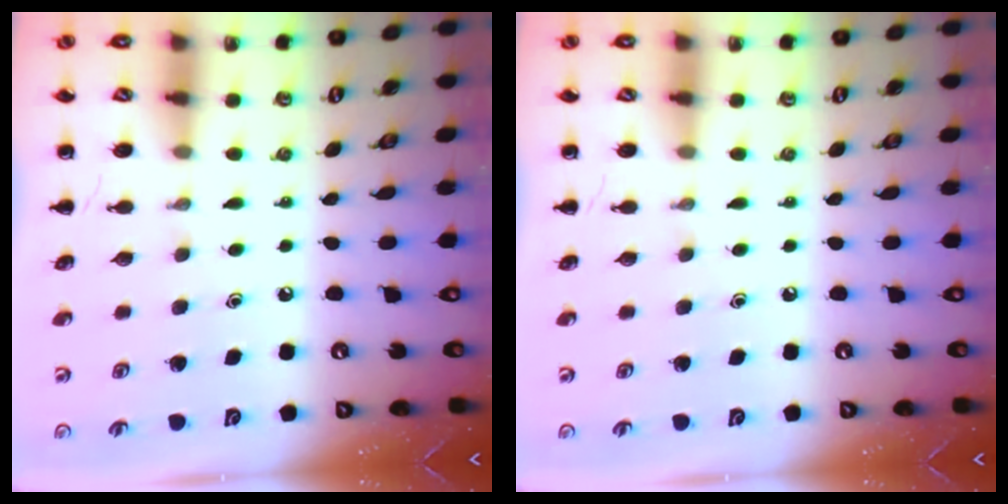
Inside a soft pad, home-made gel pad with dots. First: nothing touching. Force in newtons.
{"total": 0.0}